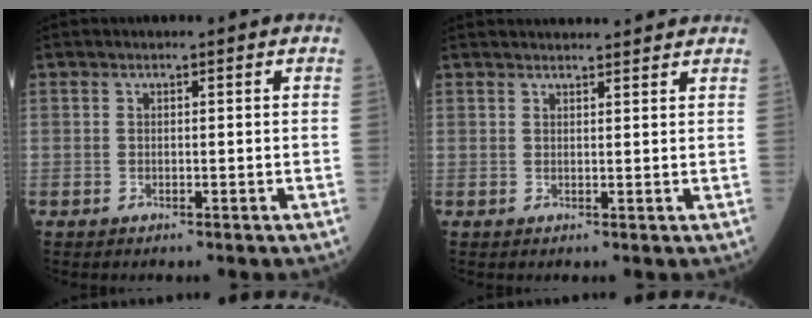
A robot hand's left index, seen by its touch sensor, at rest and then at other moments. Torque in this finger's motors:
{"motor_torque": [0.79, -1.35, 0.04, 0.00]}